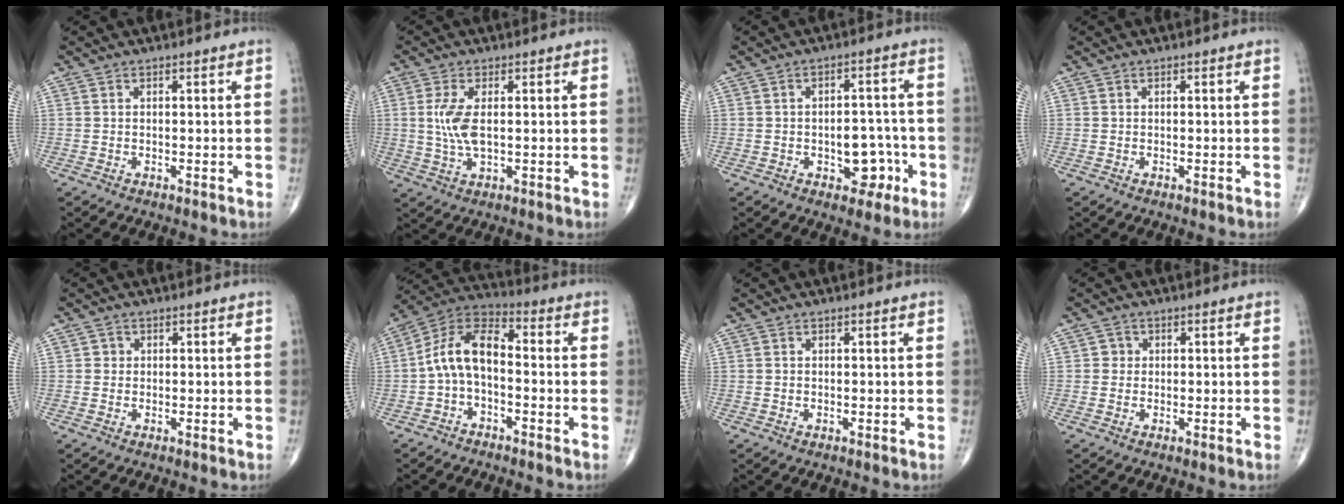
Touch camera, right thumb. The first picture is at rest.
{"total": 6.0, "force": [0.6, 2.4, 5.5], "torque": [-0.126, -0.004, 0.014]}
{"total": 7.4, "force": [-2.6, 4.8, 5.1], "torque": [-0.034, 0.029, -0.031]}
{"total": 0.0}
{"total": 1.1, "force": [0.1, 1.0, 0.2], "torque": [0.003, 0.002, 0.000]}
{"total": 9.7, "force": [-1.6, 5.3, 8.0], "torque": [-0.145, 0.042, -0.044]}
{"total": 0.0}
{"total": 1.5, "force": [0.1, 1.5, 0.3], "torque": [0.004, 0.003, -0.001]}